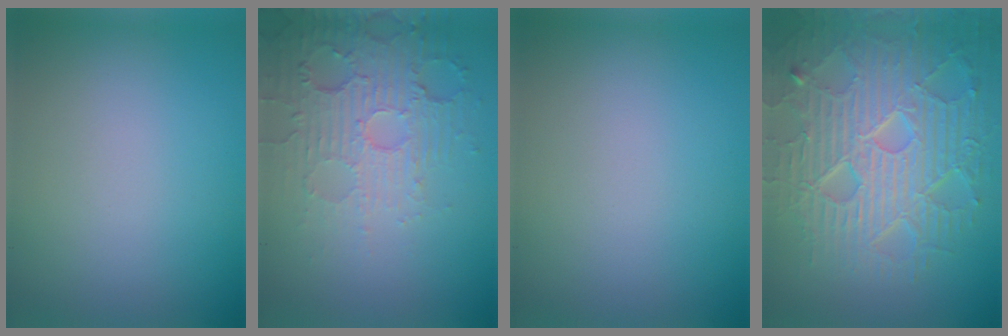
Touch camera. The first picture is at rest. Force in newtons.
{"total": 5.7, "press": 3.6, "slide": 4.4}
{"total": 0.0}
{"total": 9.0, "press": 6.5, "slide": 6.3}